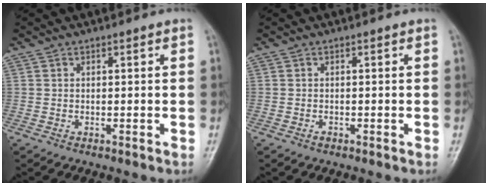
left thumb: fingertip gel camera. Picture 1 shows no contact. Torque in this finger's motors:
{"motor_torque": [-0.06, 0.02, 0.06, 0.04, 0.00]}